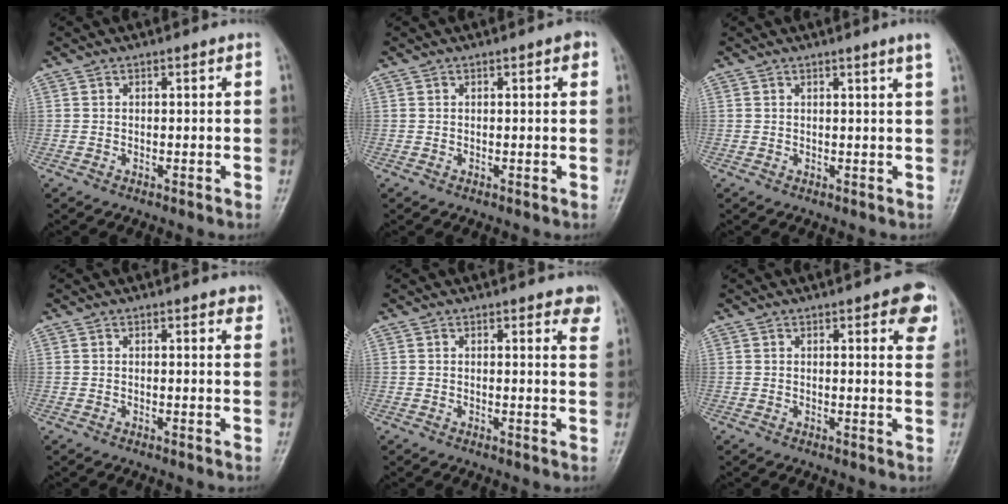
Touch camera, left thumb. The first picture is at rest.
{"total": 1.7, "force": [0.7, 0.6, 1.4], "torque": [-0.014, 0.001, 0.006]}
{"total": 2.3, "force": [1.4, -0.7, 1.6], "torque": [-0.024, -0.010, 0.022]}
{"total": 2.4, "force": [1.6, 0.9, 1.6], "torque": [-0.008, -0.006, 0.015]}
{"total": 4.5, "force": [3.1, 1.5, 2.8], "torque": [-0.014, -0.014, 0.027]}
{"total": 7.2, "force": [3.6, 2.5, 5.7], "torque": [-0.040, -0.012, 0.035]}